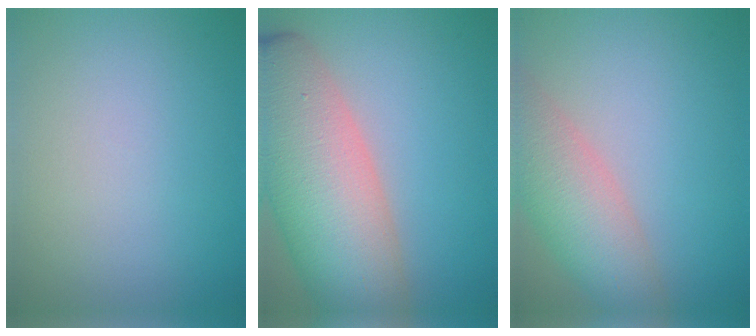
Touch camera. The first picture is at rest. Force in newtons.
{"total": 13.1, "press": 13.0, "slide": 0.7}
{"total": 6.2, "press": 6.2, "slide": 0.4}